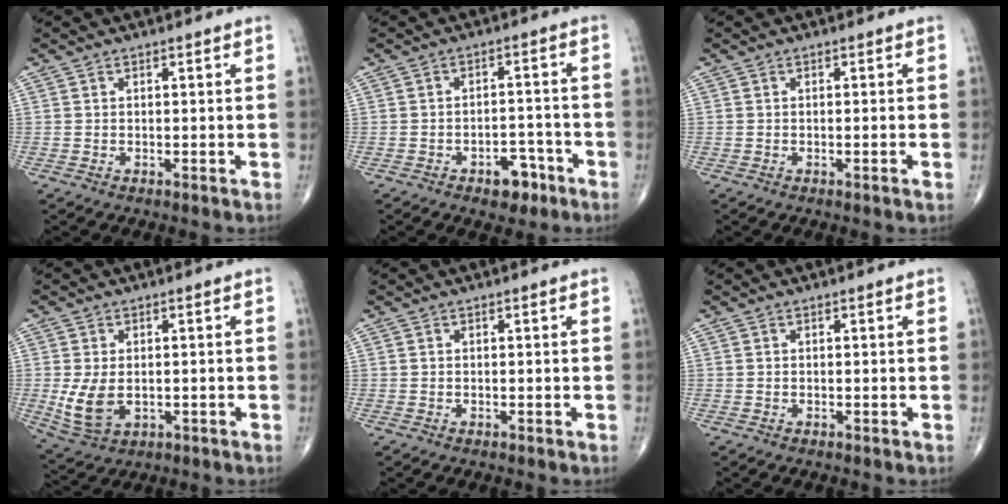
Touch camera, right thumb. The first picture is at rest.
{"total": 5.6, "force": [-3.3, 3.2, 3.1], "torque": [-0.020, 0.031, -0.046]}
{"total": 0.9, "force": [-0.3, -0.1, 0.9], "torque": [-0.015, -0.001, -0.003]}
{"total": 7.1, "force": [-0.7, 4.5, 5.4], "torque": [-0.105, -0.009, -0.002]}
{"total": 0.0}
{"total": 0.0}